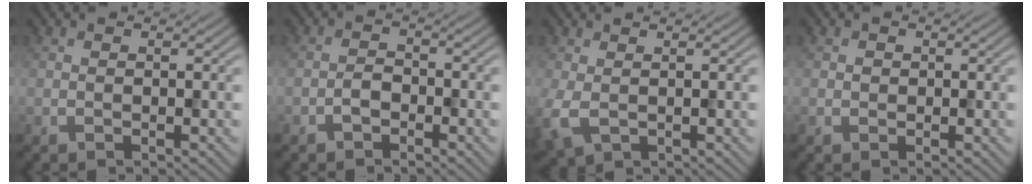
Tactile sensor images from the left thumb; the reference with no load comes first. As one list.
[{"total": 2.0, "force": [-1.3, 1.1, 1.0], "torque": [-0.018, 0.005, -0.029]}, {"total": 3.5, "force": [-0.2, 2.3, 2.6], "torque": [-0.081, -0.007, -0.006]}, {"total": 0.8, "force": [0.1, 0.8, 0.2], "torque": [-0.004, -0.002, -0.003]}]